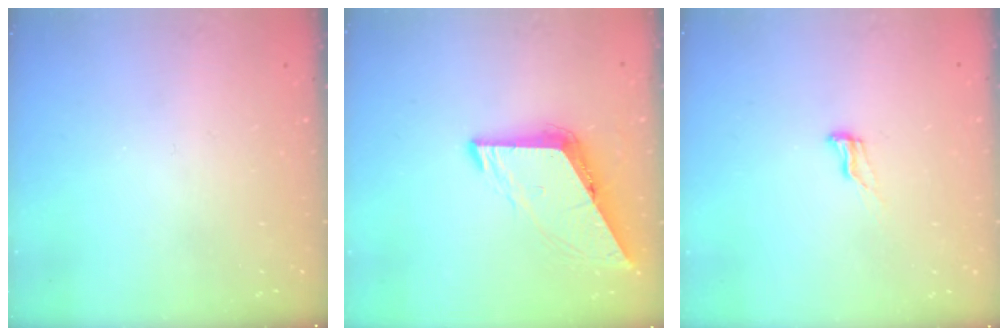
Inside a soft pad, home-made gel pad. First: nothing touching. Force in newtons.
{"total": 7.9, "press": 7.9, "slide": 0.4}
{"total": 5.5, "press": 5.4, "slide": 0.5}